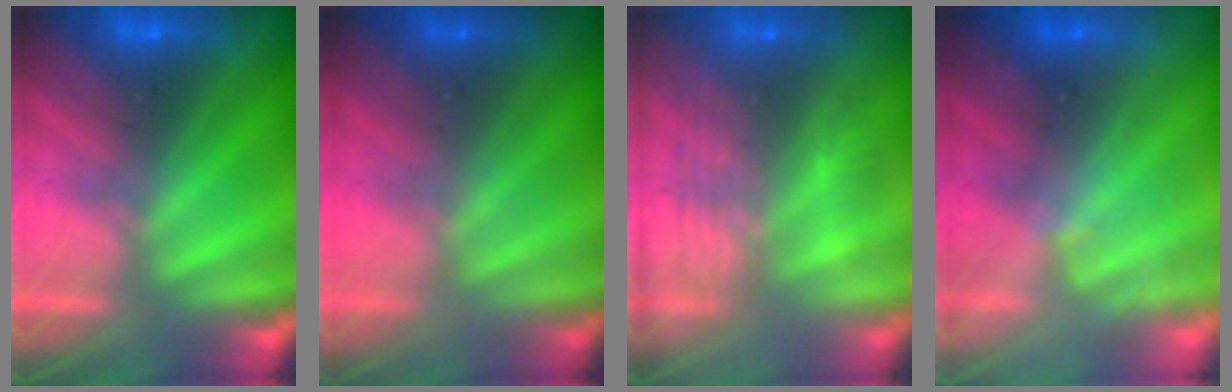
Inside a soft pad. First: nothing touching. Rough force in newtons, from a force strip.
{"total": 1.6}
{"total": 6.8}
{"total": 1.3}